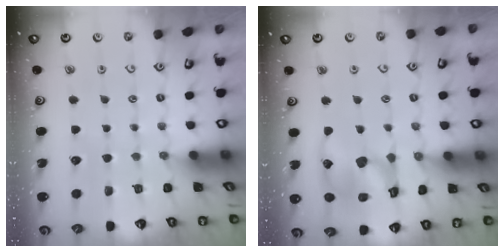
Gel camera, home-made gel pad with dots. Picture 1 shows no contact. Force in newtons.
{"total": 14.4, "press": 14.3, "slide": 1.9}